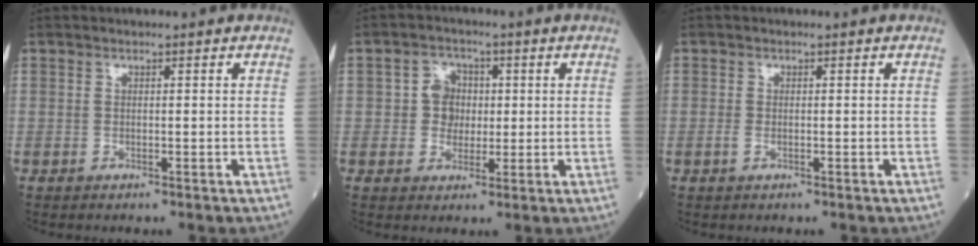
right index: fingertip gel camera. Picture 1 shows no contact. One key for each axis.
{"total": 4.2, "fx": 0.3, "fy": 3.8, "fz": 1.8, "tx": -0.025, "ty": 0.014, "tz": 0.004}
{"total": 0.8, "fx": -0.3, "fy": 0.4, "fz": 0.7, "tx": -0.019, "ty": -0.001, "tz": -0.005}